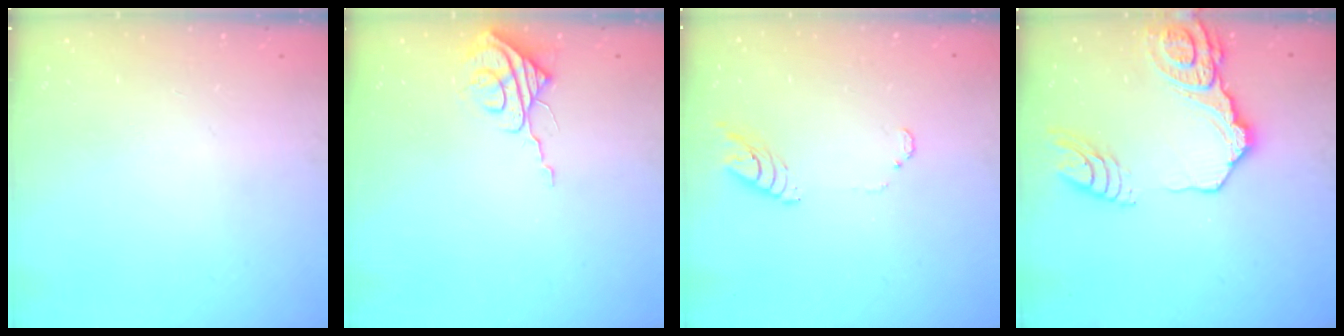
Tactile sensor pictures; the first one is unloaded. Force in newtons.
{"total": 8.0, "press": 8.0, "slide": 0.3}
{"total": 6.9, "press": 6.8, "slide": 0.7}
{"total": 18.6, "press": 18.5, "slide": 2.1}